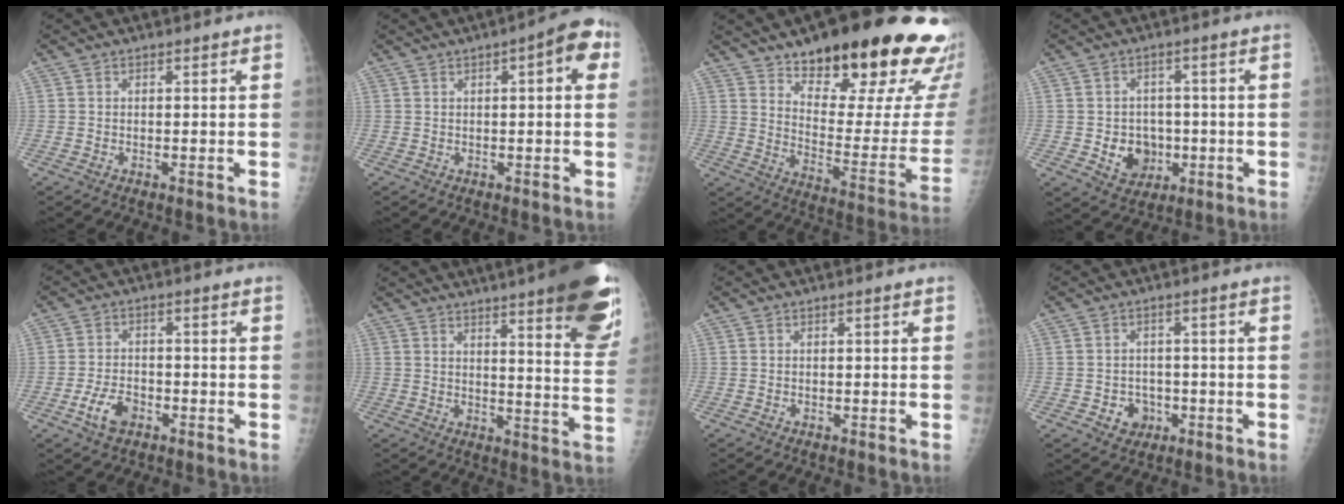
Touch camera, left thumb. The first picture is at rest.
{"total": 7.2, "force": [2.1, 2.2, 6.5], "torque": [-0.074, 0.014, 0.020]}
{"total": 29.2, "force": [19.0, 9.3, 20.1], "torque": [-0.234, -0.087, 0.269]}
{"total": 7.5, "force": [-1.5, 6.4, 3.6], "torque": [-0.020, 0.007, -0.014]}
{"total": 5.7, "force": [-2.8, 3.5, 3.6], "torque": [-0.063, 0.017, -0.050]}
{"total": 21.4, "force": [13.4, 3.5, 16.2], "torque": [-0.190, -0.059, 0.164]}
{"total": 0.0}
{"total": 4.5, "force": [-1.6, 3.8, 1.6], "torque": [-0.001, 0.013, -0.019]}